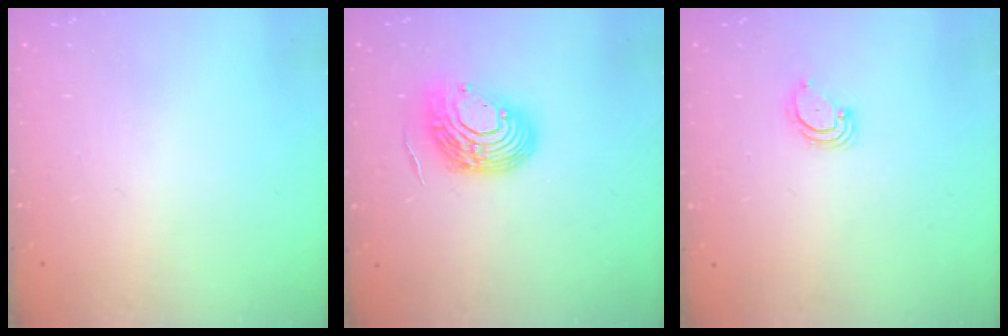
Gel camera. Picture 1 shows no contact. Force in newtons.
{"total": 13.3, "press": 13.1, "slide": 2.1}
{"total": 3.1, "press": 3.1, "slide": 0.3}